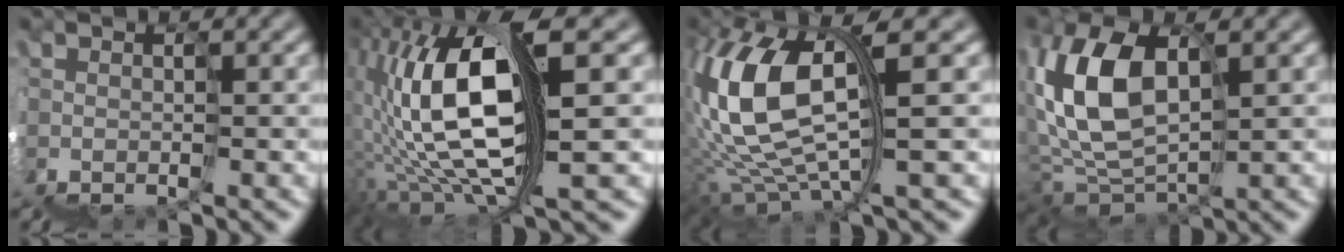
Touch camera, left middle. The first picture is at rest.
{"total": 10.0, "force": [2.5, 2.5, 9.4], "torque": [-0.198, 0.050, 0.038]}
{"total": 7.5, "force": [3.8, 2.3, 6.1], "torque": [-0.150, 0.028, 0.063]}
{"total": 5.9, "force": [3.7, 3.0, 3.4], "torque": [-0.087, 0.042, 0.054]}